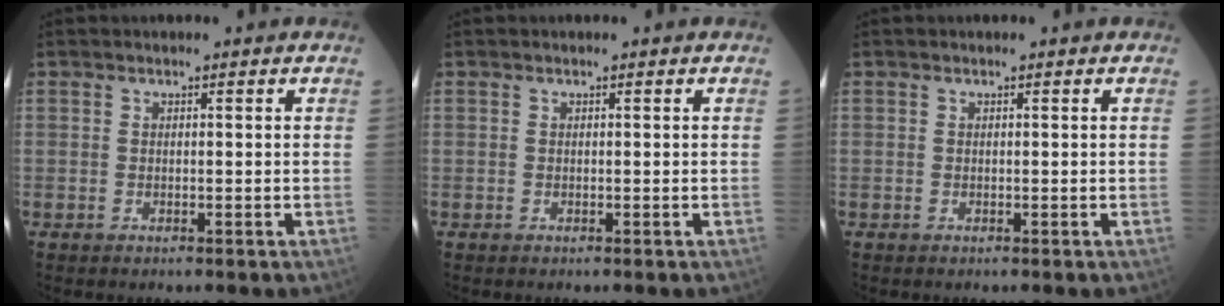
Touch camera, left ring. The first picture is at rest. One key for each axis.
{"total": 0.0}
{"total": 0.0}